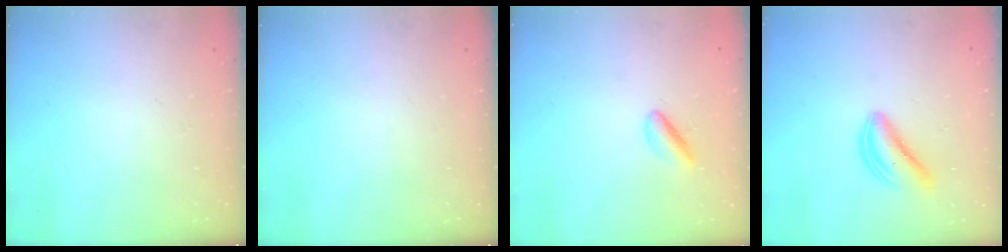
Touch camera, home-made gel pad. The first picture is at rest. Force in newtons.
{"total": 0.0}
{"total": 2.9, "press": 2.8, "slide": 0.4}
{"total": 5.8, "press": 5.8, "slide": 0.3}